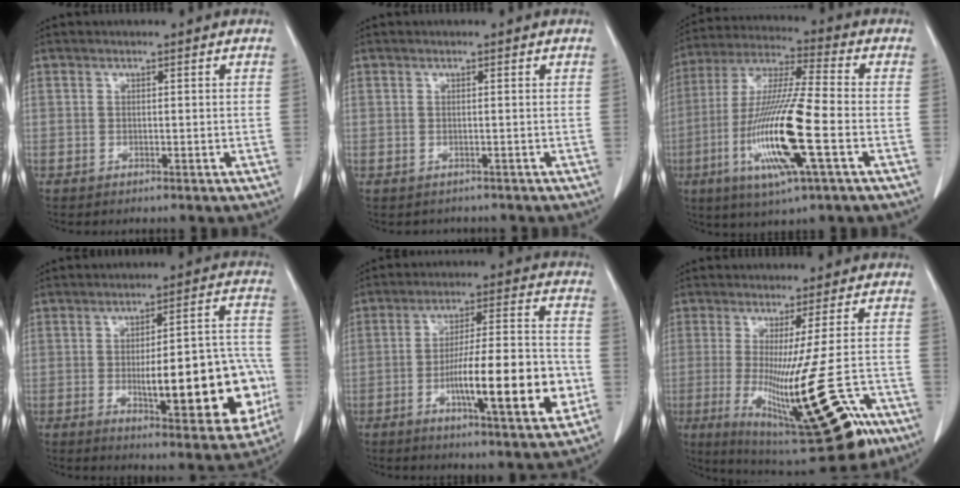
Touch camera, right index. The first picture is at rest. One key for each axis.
{"total": 1.0, "fx": -0.6, "fy": 0.8, "fz": 0.1, "tx": 0.000, "ty": 0.002, "tz": -0.006}
{"total": 17.4, "fx": -4.9, "fy": 0.9, "fz": 16.6, "tx": -0.343, "ty": -0.019, "tz": -0.094}
{"total": 19.0, "fx": -4.1, "fy": 5.1, "fz": 17.8, "tx": -0.192, "ty": 0.025, "tz": -0.039}
{"total": 16.6, "fx": -4.7, "fy": 2.3, "fz": 15.8, "tx": -0.254, "ty": 0.001, "tz": -0.072}
{"total": 21.4, "fx": -8.9, "fy": 2.9, "fz": 19.3, "tx": -0.272, "ty": -0.054, "tz": -0.125}